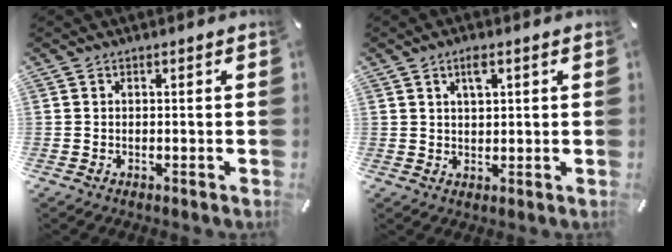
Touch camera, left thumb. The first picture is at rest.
{"total": 3.8, "force": [2.0, 1.7, 2.7], "torque": [-0.043, -0.002, 0.031]}